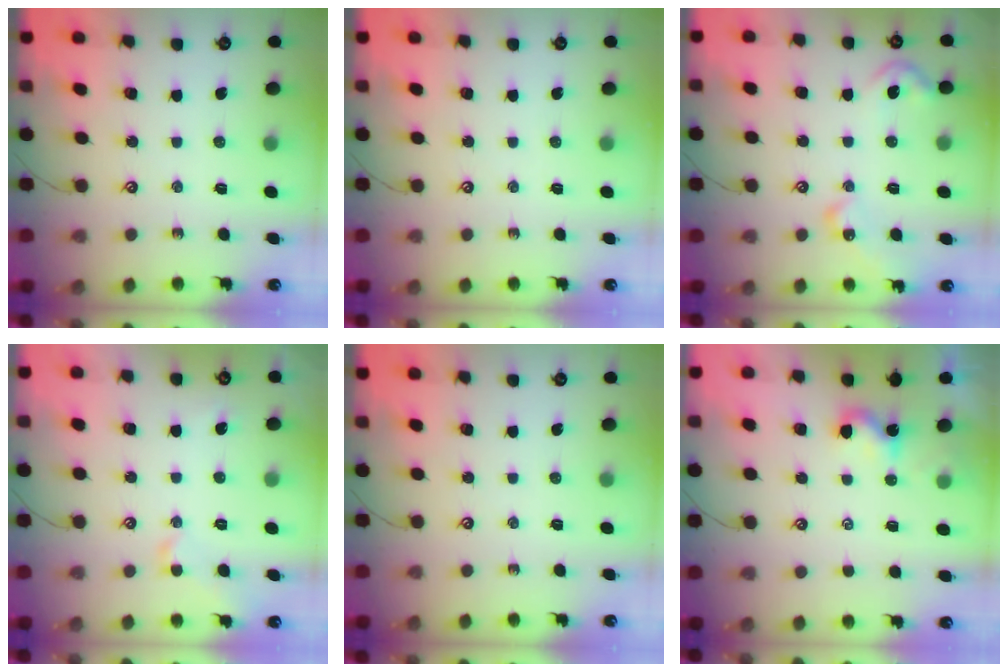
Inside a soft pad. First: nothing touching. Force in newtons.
{"total": 0.0}
{"total": 8.5, "press": 8.4, "slide": 1.0}
{"total": 1.1, "press": 1.0, "slide": 0.5}
{"total": 0.0}
{"total": 0.6, "press": 0.4, "slide": 0.5}